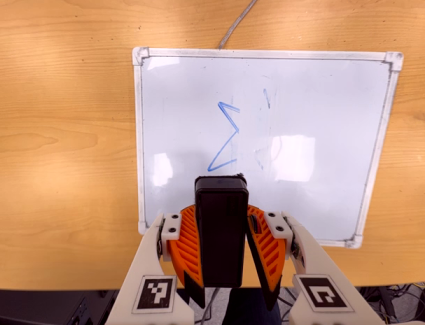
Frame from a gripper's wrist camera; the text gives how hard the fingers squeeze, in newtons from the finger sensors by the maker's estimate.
{"total": 9.8, "left": 8.6, "right": 10.9}